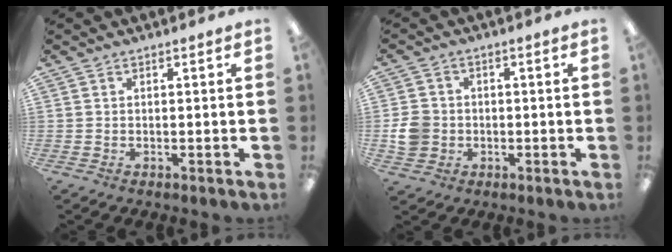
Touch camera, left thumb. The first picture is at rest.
{"total": 5.8, "force": [-0.9, 5.2, 2.3], "torque": [-0.047, 0.009, -0.015]}